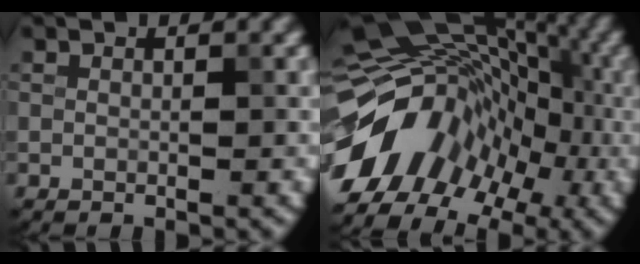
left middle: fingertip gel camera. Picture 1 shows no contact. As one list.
[{"total": 11.7, "force": [-4.0, 8.9, 6.5], "torque": [-0.115, 0.009, -0.084]}]